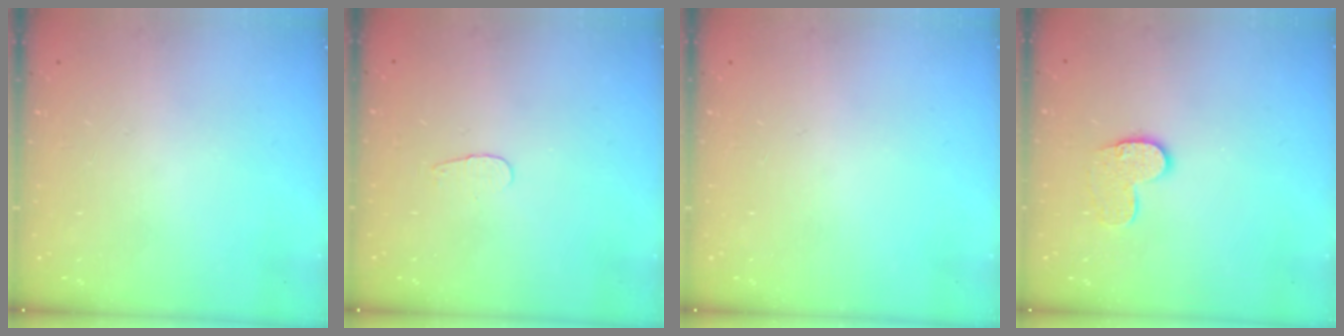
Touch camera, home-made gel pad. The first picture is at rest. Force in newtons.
{"total": 3.1, "press": 3.1, "slide": 0.4}
{"total": 0.0}
{"total": 9.1, "press": 9.0, "slide": 0.6}